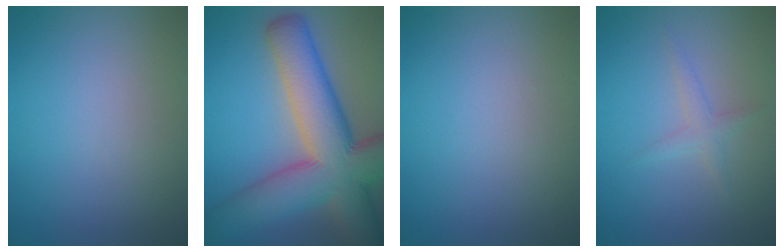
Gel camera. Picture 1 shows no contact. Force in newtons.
{"total": 12.9, "press": 12.9, "slide": 0.6}
{"total": 0.0}
{"total": 1.3, "press": 1.3, "slide": 0.1}